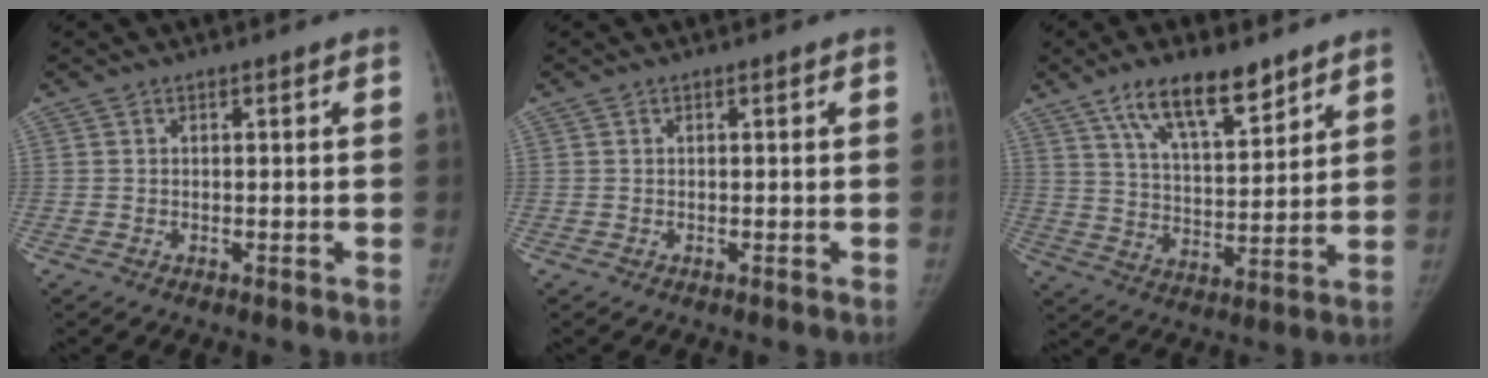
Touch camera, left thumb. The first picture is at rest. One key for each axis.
{"total": 0.0}
{"total": 13.4, "fx": 8.9, "fy": 4.8, "fz": 8.8, "tx": -0.125, "ty": -0.046, "tz": 0.160}